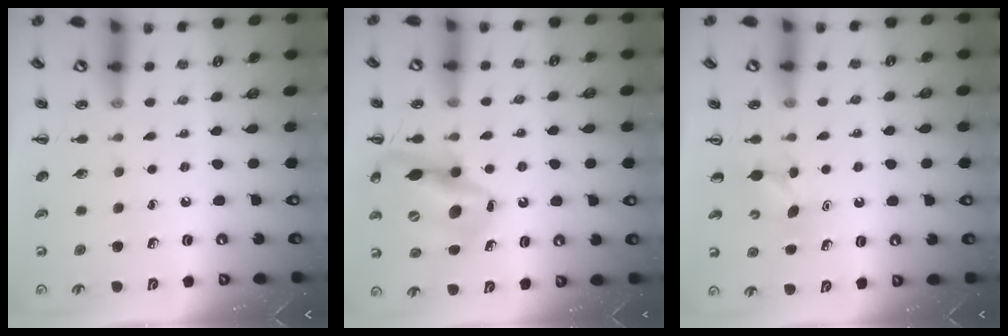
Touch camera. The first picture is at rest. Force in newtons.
{"total": 17.5, "press": 17.1, "slide": 4.0}
{"total": 3.7, "press": 3.4, "slide": 1.3}